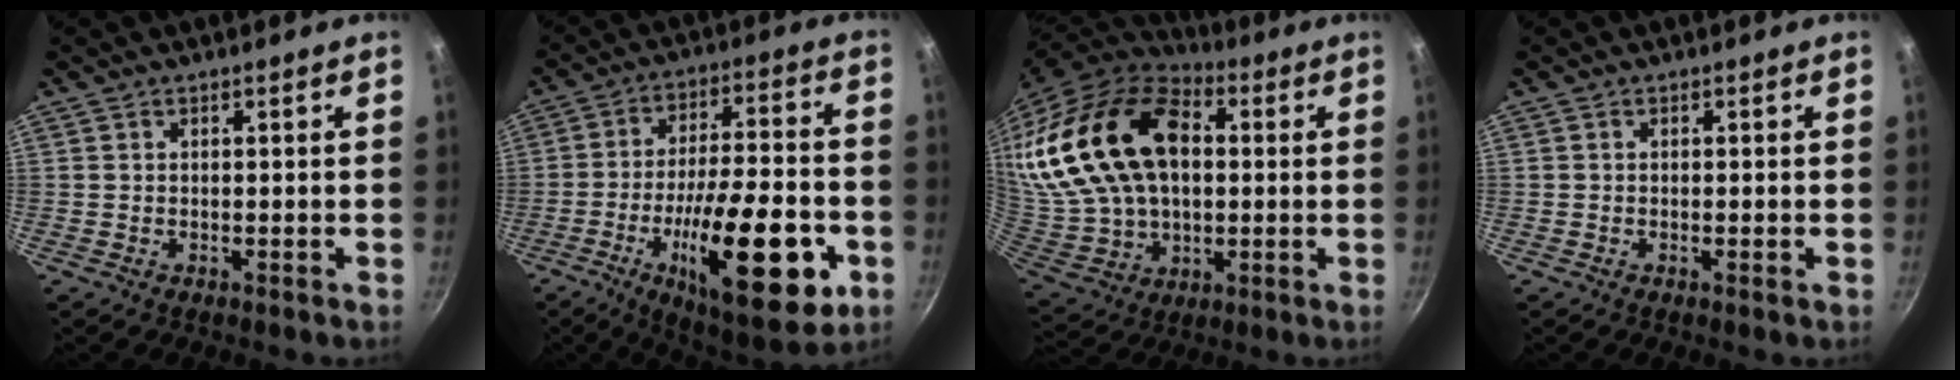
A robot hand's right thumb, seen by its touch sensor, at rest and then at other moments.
{"total": 25.3, "force": [-8.8, 8.3, 22.2], "torque": [-0.319, 0.022, -0.129]}
{"total": 30.4, "force": [6.3, 19.9, 22.1], "torque": [-0.451, 0.012, 0.115]}
{"total": 0.5, "force": [-0.2, -0.2, 0.4], "torque": [-0.009, -0.001, -0.006]}